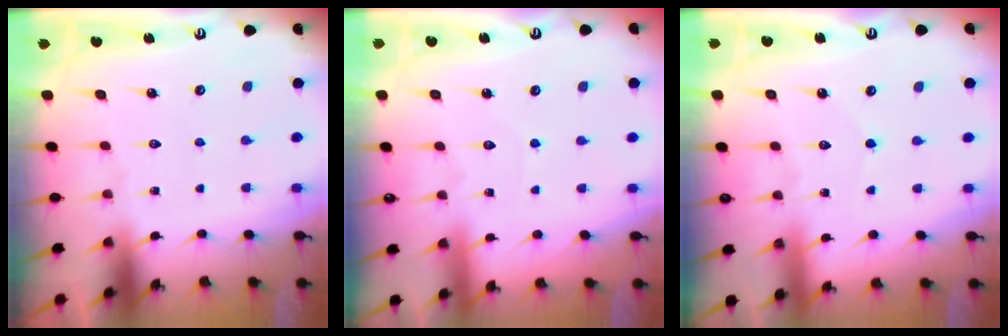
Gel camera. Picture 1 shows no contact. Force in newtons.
{"total": 2.5, "press": 2.5, "slide": 0.3}
{"total": 3.0, "press": 3.0, "slide": 0.3}